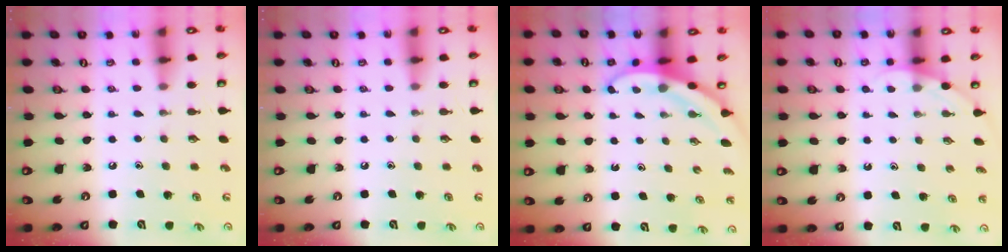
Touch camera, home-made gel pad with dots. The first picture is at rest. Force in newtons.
{"total": 0.0}
{"total": 2.9, "press": 2.9, "slide": 0.1}
{"total": 2.5, "press": 2.5, "slide": 0.2}